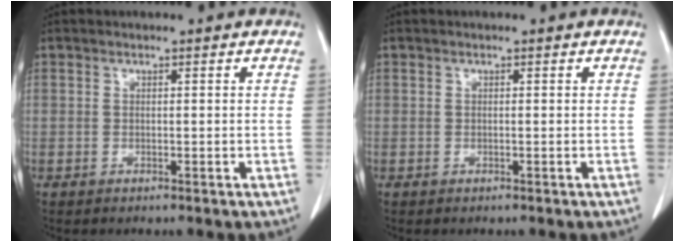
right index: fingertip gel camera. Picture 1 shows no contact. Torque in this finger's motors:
{"motor_torque": [0.13, 0.06, 0.02, 0.01]}